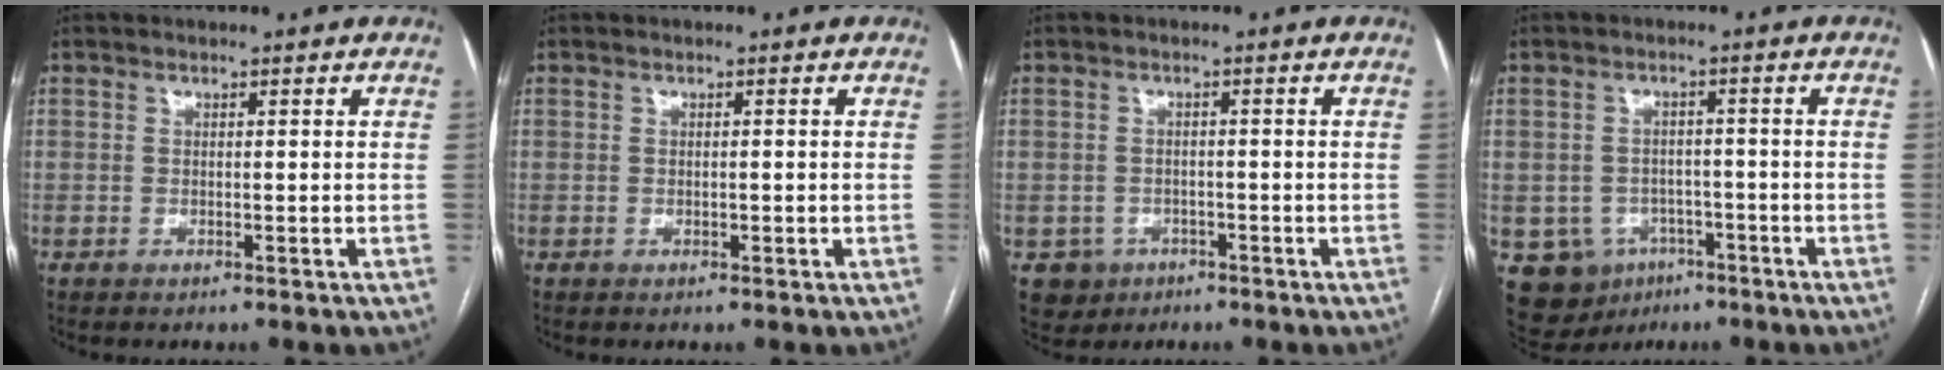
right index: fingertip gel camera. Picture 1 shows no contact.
{"total": 0.6, "force": [-0.1, 0.2, 0.6], "torque": [-0.012, -0.001, 0.000]}
{"total": 3.9, "force": [-1.7, 3.5, 0.3], "torque": [-0.002, 0.009, -0.019]}
{"total": 9.0, "force": [-4.0, 7.6, 2.6], "torque": [-0.057, 0.013, -0.044]}